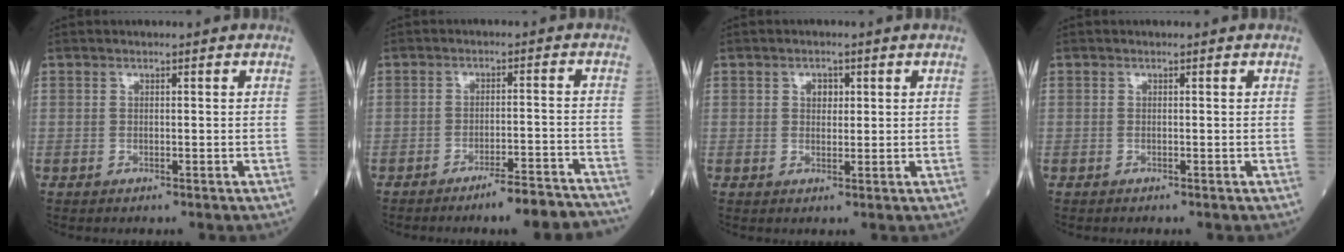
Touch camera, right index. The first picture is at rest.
{"total": 8.4, "force": [-7.4, 0.3, 4.0], "torque": [-0.036, 0.007, -0.109]}
{"total": 2.0, "force": [0.7, 1.4, 1.3], "torque": [-0.017, 0.002, 0.009]}
{"total": 0.0}